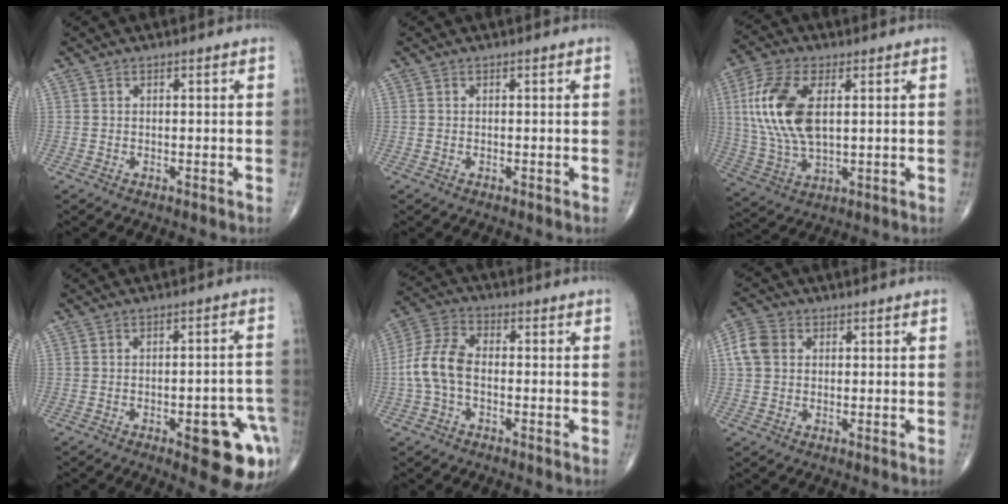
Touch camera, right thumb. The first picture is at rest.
{"total": 0.0}
{"total": 15.1, "force": [2.9, 7.7, 12.7], "torque": [-0.277, -0.003, 0.059]}
{"total": 13.7, "force": [-5.6, 4.5, 11.7], "torque": [-0.088, 0.030, -0.054]}
{"total": 8.5, "force": [-1.3, 5.0, 6.7], "torque": [-0.145, 0.027, -0.035]}
{"total": 5.4, "force": [1.0, 4.4, 3.1], "torque": [-0.063, 0.012, 0.013]}